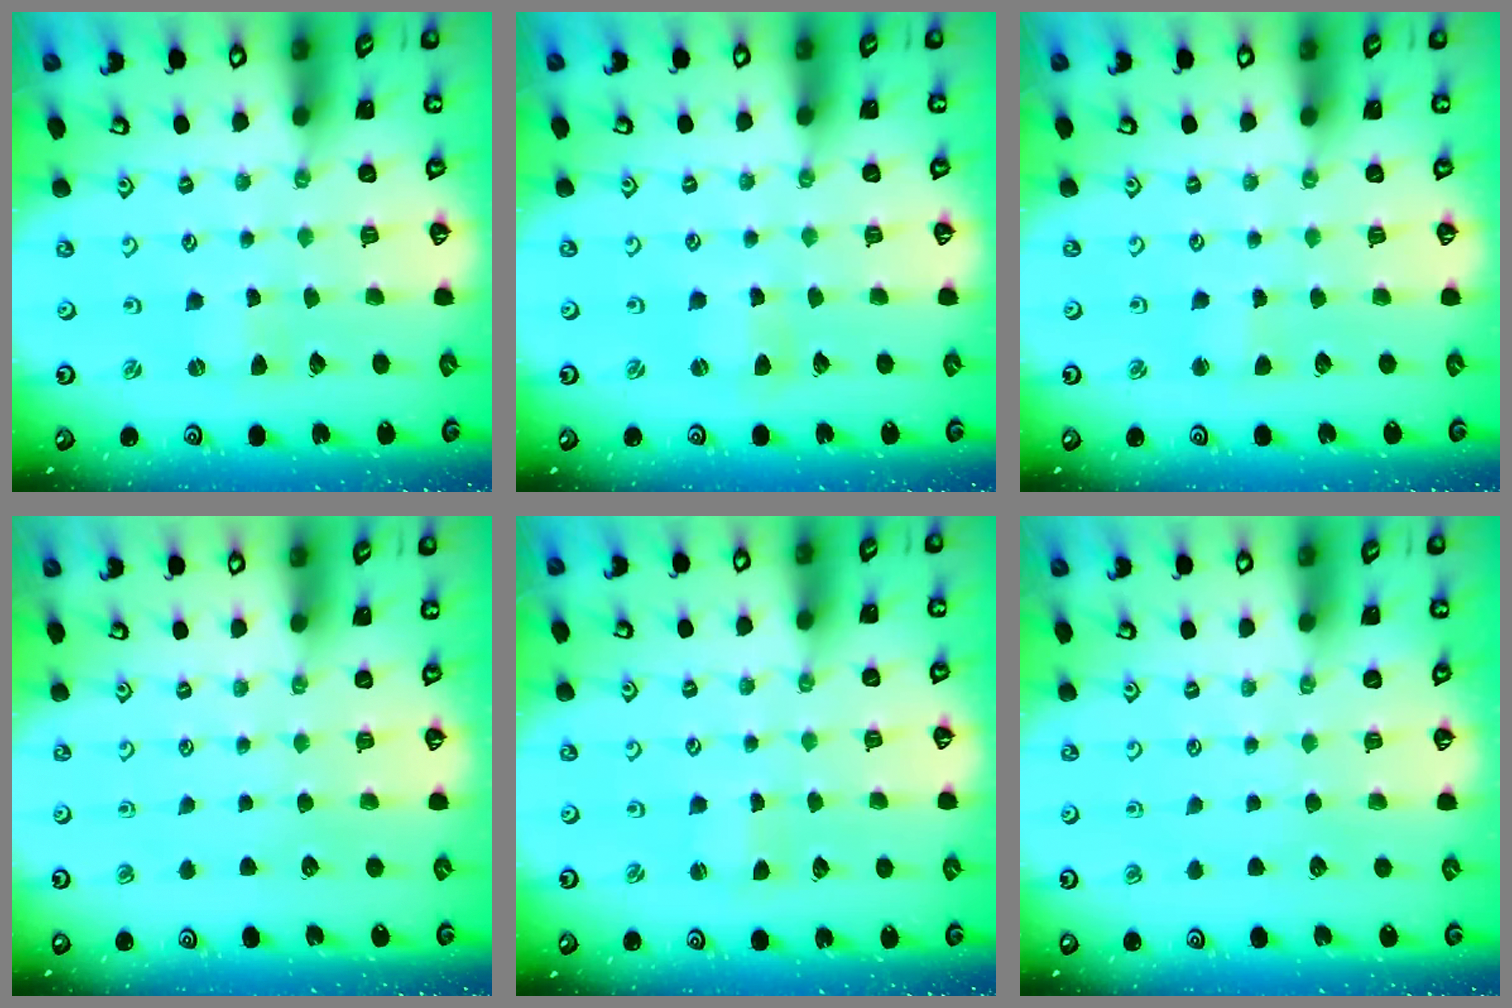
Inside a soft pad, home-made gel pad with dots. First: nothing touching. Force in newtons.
{"total": 1.4, "press": 1.4, "slide": 0.2}
{"total": 2.2, "press": 2.2, "slide": 0.2}
{"total": 0.0}
{"total": 1.2, "press": 1.2, "slide": 0.0}
{"total": 0.0}